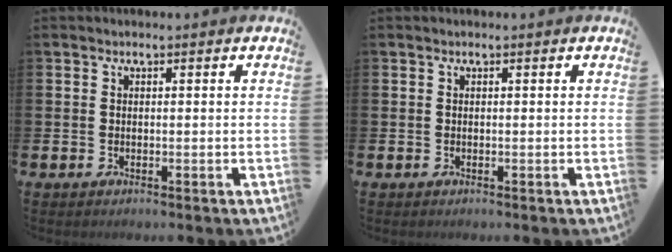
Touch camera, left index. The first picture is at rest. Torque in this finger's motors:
{"motor_torque": [-0.01, 0.01, 0.00, 0.00]}